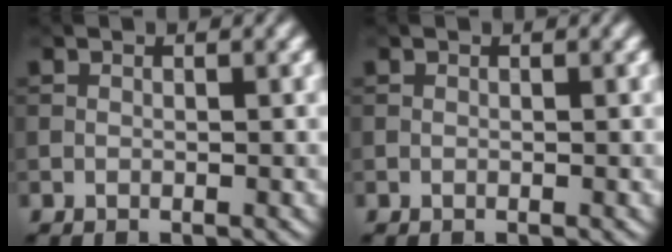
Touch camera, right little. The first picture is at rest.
{"total": 0.0}